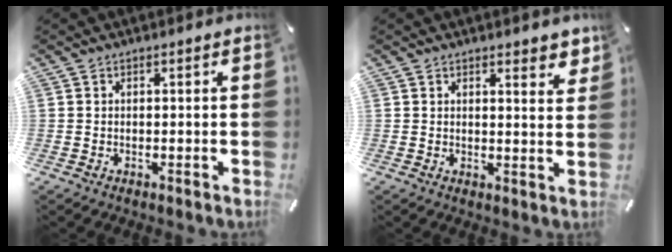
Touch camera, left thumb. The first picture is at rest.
{"total": 3.1, "force": [2.8, 0.9, 1.2], "torque": [-0.006, -0.022, 0.046]}